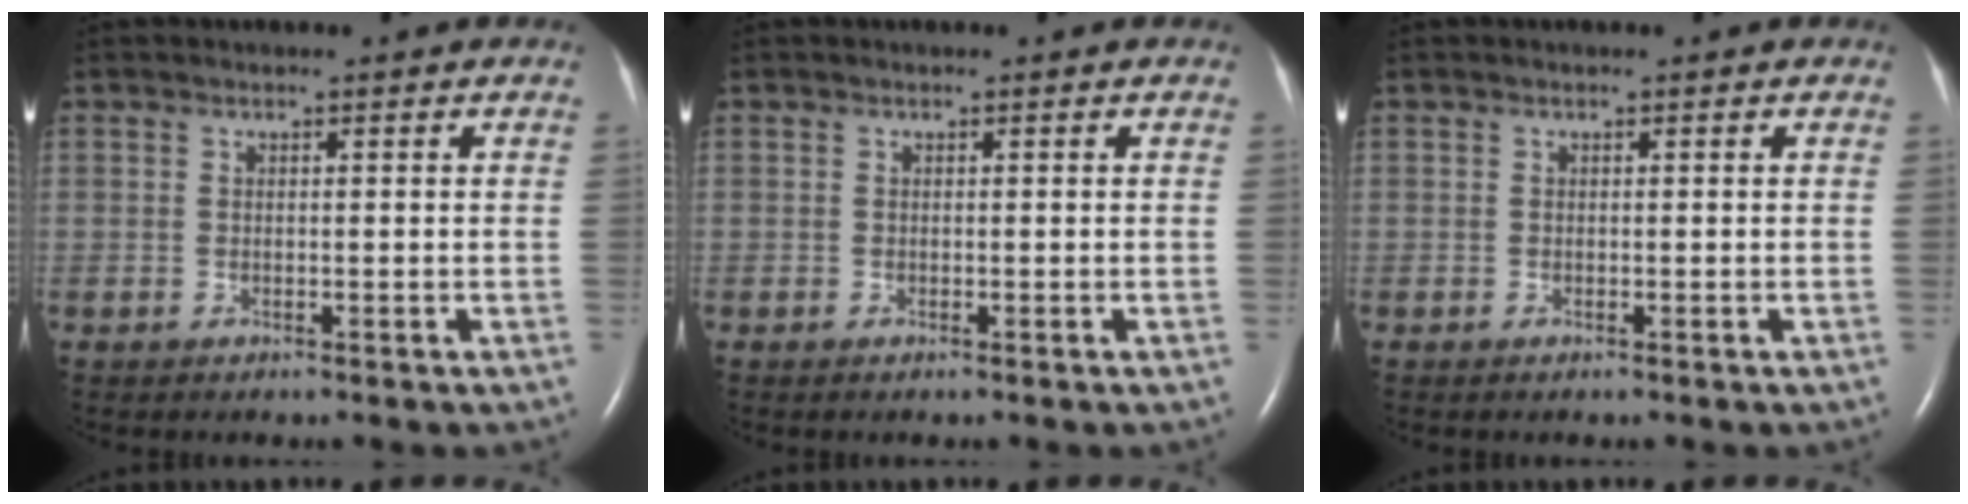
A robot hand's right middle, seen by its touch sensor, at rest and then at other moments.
{"total": 0.0}
{"total": 0.0}